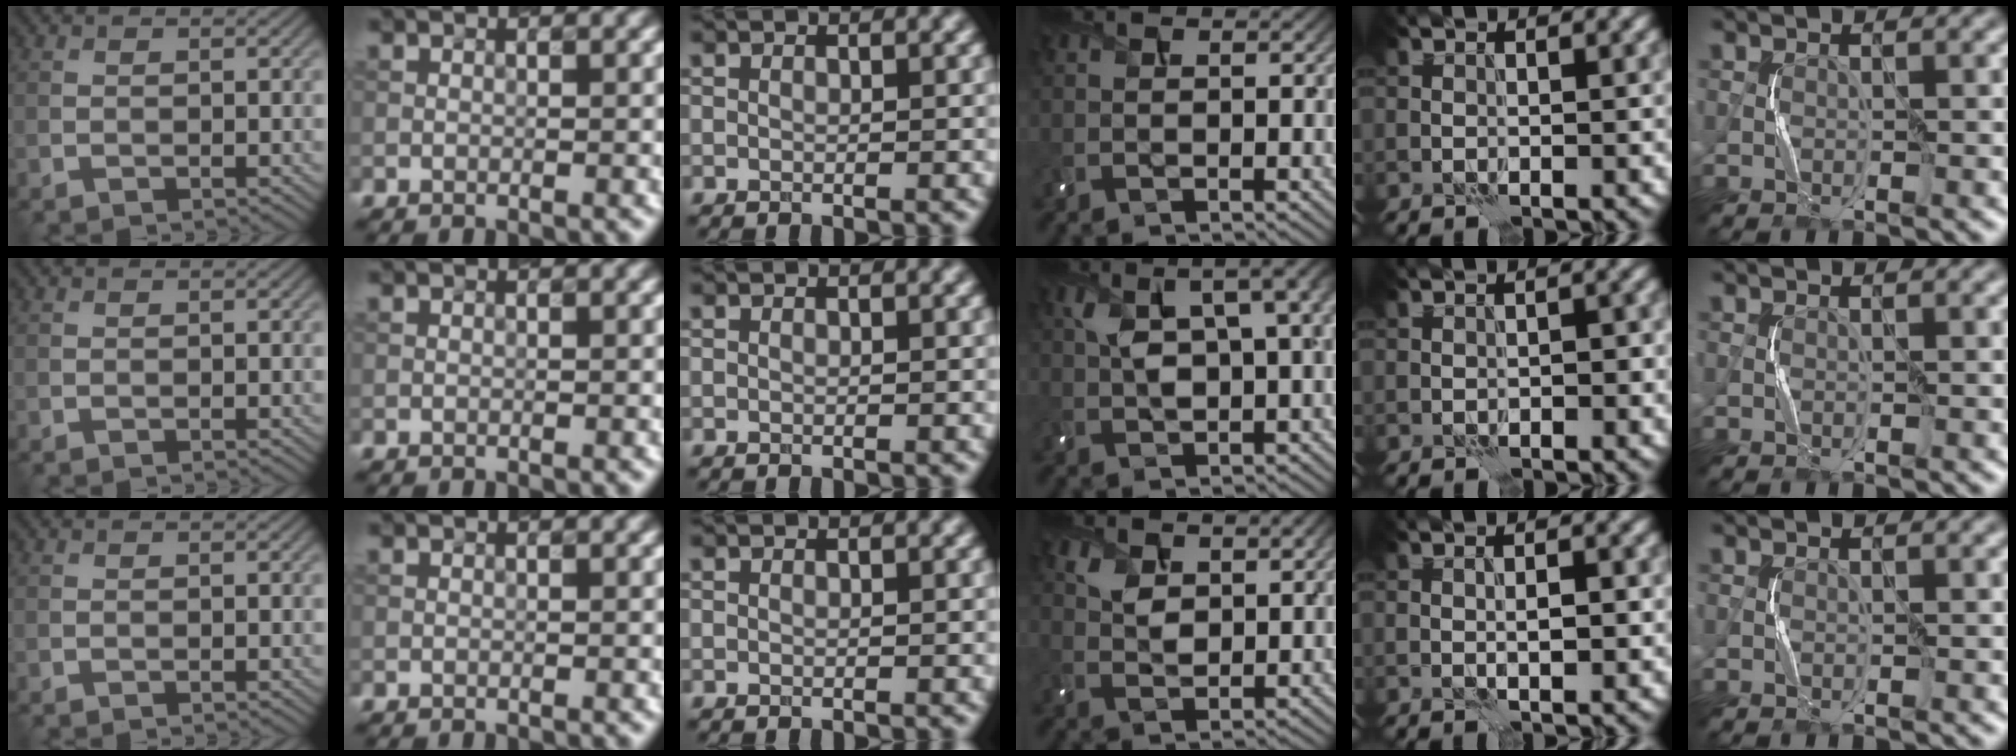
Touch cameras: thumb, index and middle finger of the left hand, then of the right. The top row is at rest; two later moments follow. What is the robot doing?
{"motion": "squeeze", "object": "air blower"}